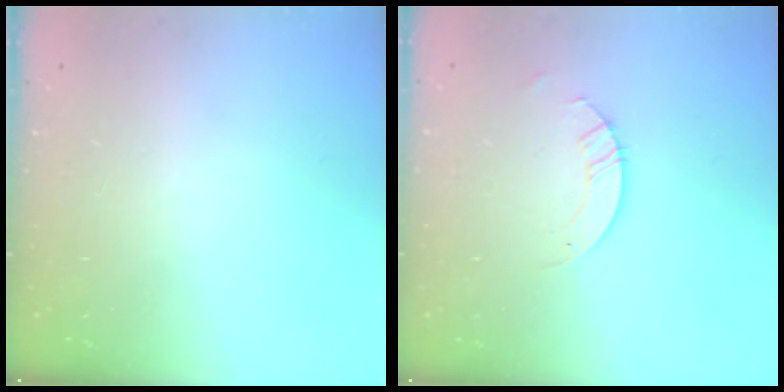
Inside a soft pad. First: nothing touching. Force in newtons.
{"total": 2.9, "press": 2.9, "slide": 0.3}